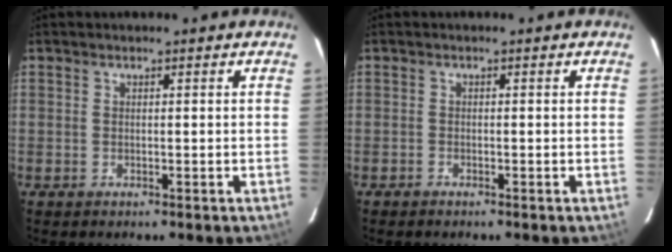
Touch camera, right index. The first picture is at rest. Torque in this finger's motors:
{"motor_torque": [0.08, 0.00, 0.03, -0.01]}